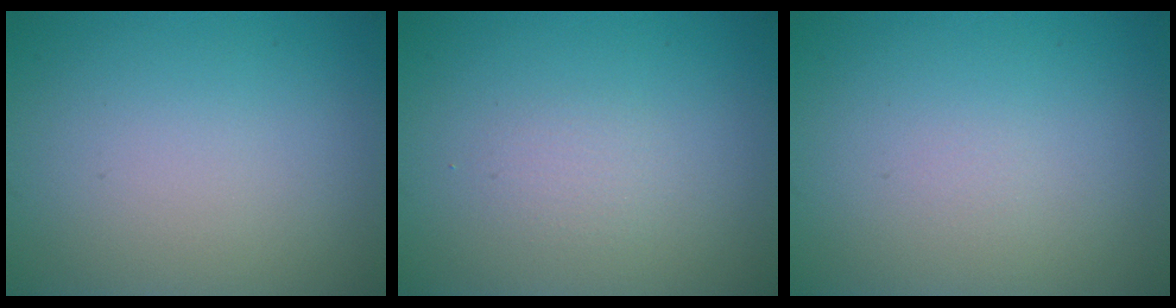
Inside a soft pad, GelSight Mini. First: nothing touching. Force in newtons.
{"total": 1.0, "press": 1.0, "slide": 0.1}
{"total": 0.0}